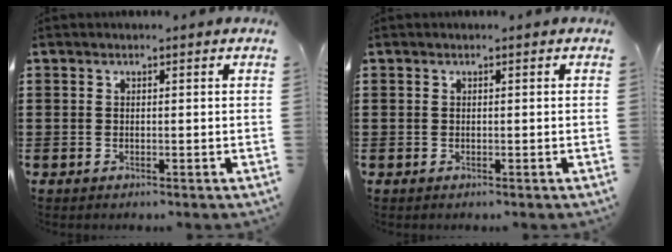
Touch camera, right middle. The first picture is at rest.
{"total": 0.0}